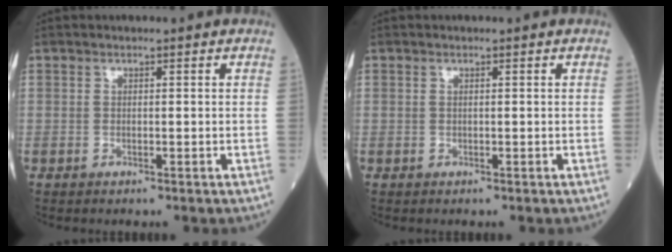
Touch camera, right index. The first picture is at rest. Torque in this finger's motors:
{"motor_torque": [-0.12, 0.02, -0.02, -0.01]}